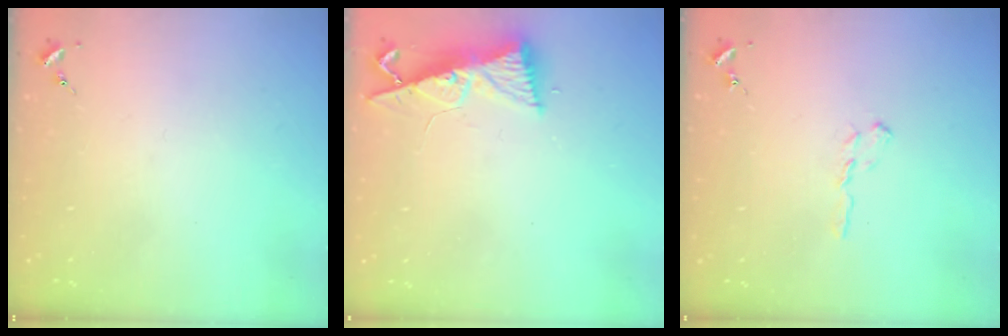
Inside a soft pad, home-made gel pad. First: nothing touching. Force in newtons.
{"total": 8.5, "press": 8.5, "slide": 1.0}
{"total": 5.5, "press": 5.5, "slide": 0.6}